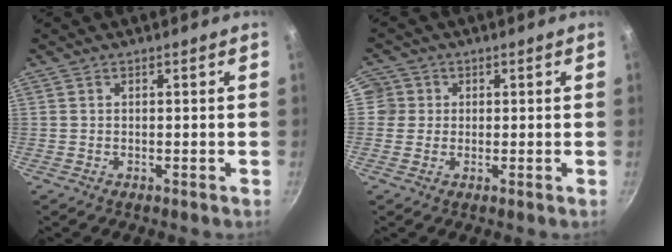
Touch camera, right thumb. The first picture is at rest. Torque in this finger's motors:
{"motor_torque": [-0.10, 0.32, -0.16, 0.50, -0.01]}